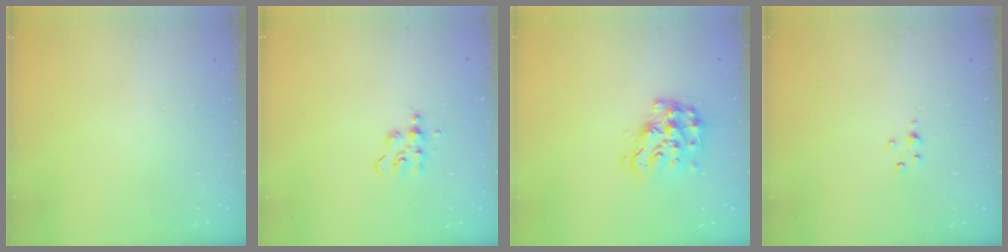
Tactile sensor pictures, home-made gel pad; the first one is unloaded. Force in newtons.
{"total": 6.0, "press": 5.9, "slide": 0.8}
{"total": 14.9, "press": 14.8, "slide": 0.9}
{"total": 2.9, "press": 2.8, "slide": 0.4}